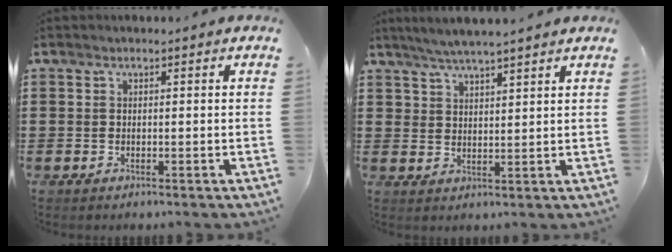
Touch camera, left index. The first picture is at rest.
{"total": 3.7, "force": [3.5, 0.1, 1.1], "torque": [-0.031, -0.007, 0.065]}